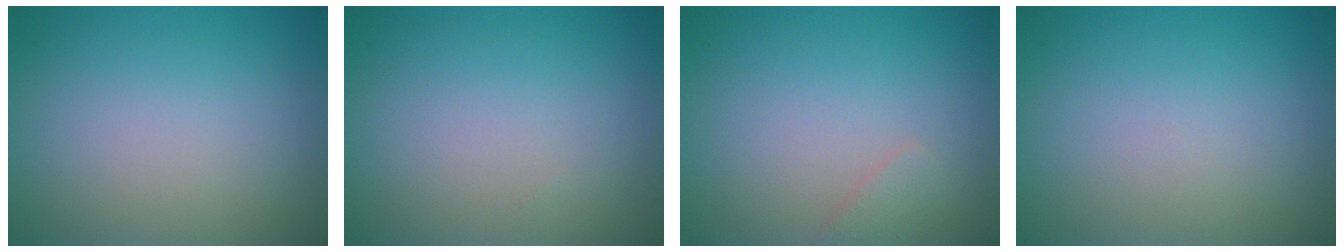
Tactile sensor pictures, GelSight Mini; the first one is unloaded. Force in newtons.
{"total": 0.0}
{"total": 0.9, "press": 0.9, "slide": 0.1}
{"total": 0.0}